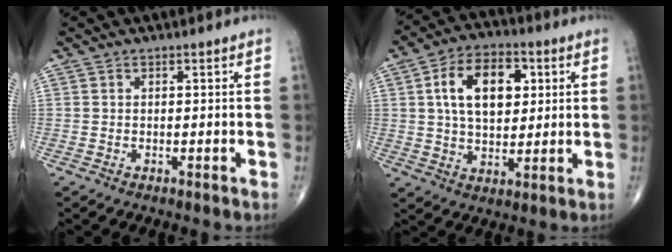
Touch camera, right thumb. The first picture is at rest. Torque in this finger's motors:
{"motor_torque": [0.38, 3.02, 1.03, 0.15, 0.13]}